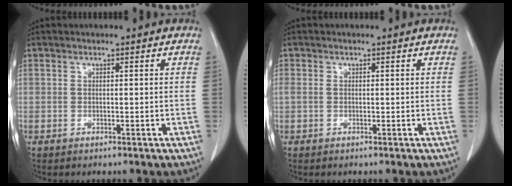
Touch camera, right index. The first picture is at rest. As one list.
[{"total": 0.6, "force": [0.1, 0.4, 0.4], "torque": [-0.019, 0.011, 0.004]}]